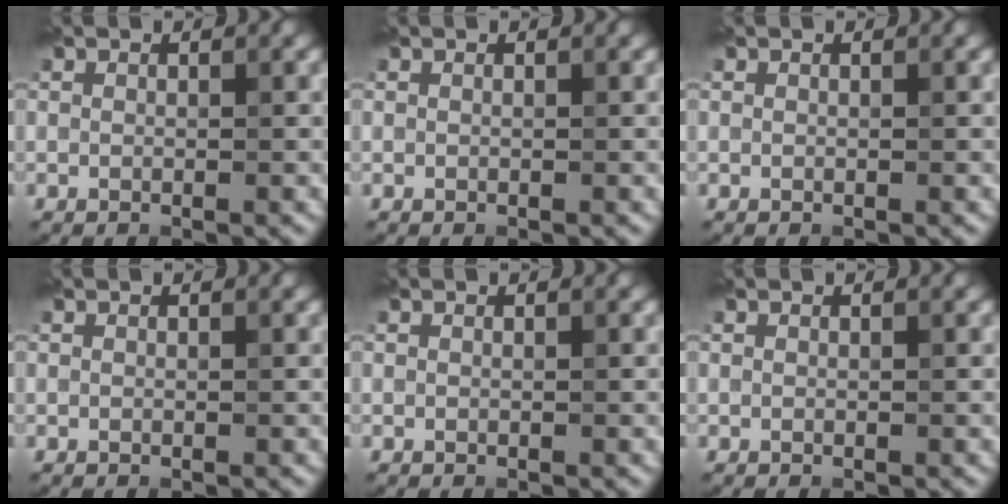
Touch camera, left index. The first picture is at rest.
{"total": 0.0}
{"total": 0.0}
{"total": 0.0}
{"total": 0.0}
{"total": 0.0}